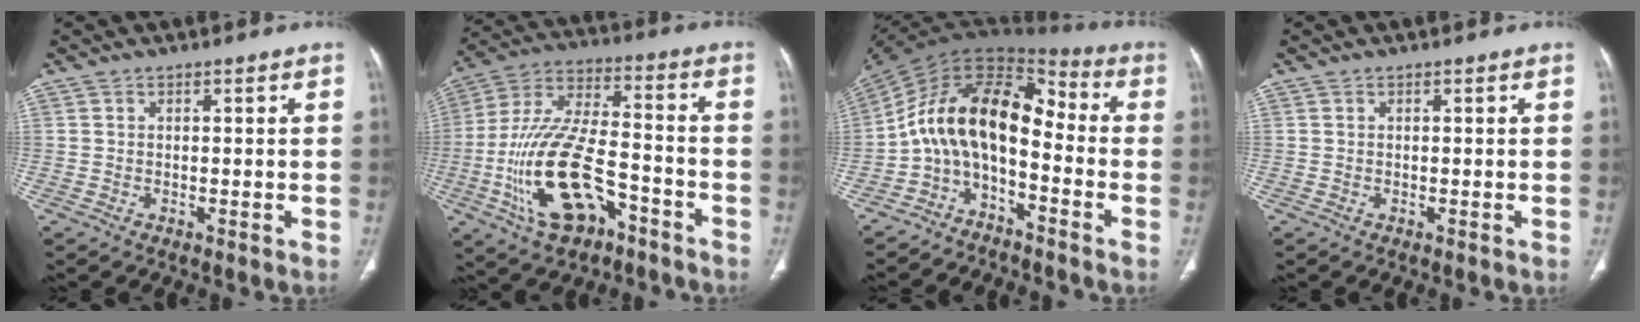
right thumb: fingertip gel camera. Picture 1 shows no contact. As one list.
[{"total": 19.6, "force": [-7.9, 9.3, 15.4], "torque": [-0.306, 0.048, -0.135]}, {"total": 13.8, "force": [-3.6, 7.6, 10.9], "torque": [-0.173, 0.100, -0.079]}, {"total": 0.0}]